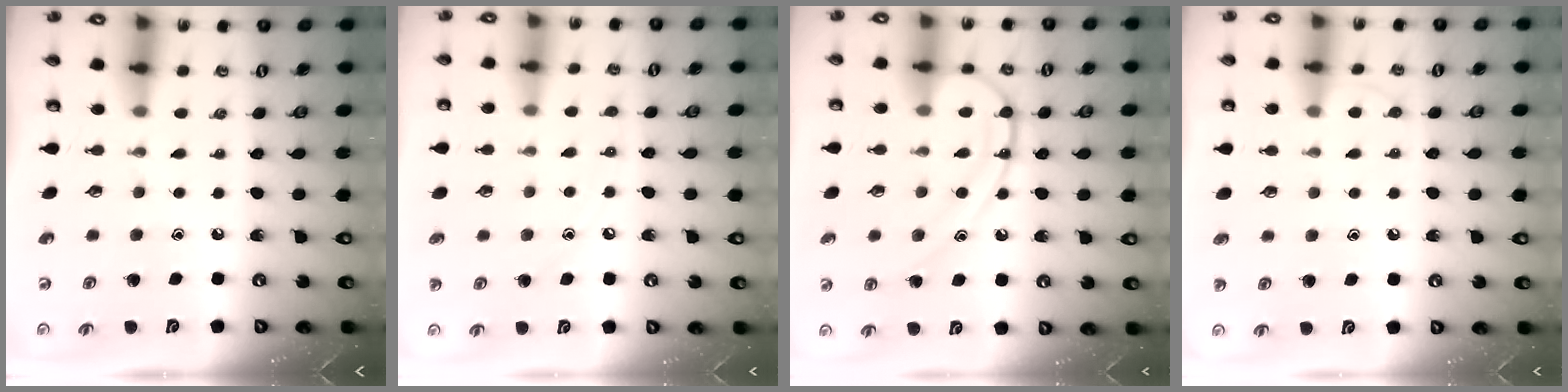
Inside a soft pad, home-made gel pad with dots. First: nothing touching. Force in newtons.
{"total": 5.8, "press": 5.7, "slide": 0.6}
{"total": 12.0, "press": 12.0, "slide": 0.7}
{"total": 5.8, "press": 5.8, "slide": 0.6}